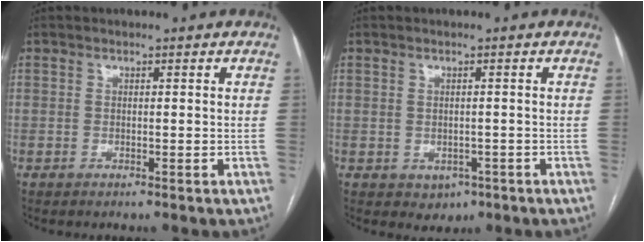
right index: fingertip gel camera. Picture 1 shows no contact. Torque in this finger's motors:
{"motor_torque": [-0.04, -0.03, 0.04, 0.02]}